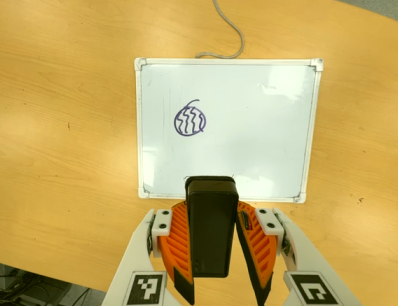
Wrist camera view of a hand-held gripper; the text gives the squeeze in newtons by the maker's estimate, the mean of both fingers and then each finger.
{"total": 6.2, "left": 5.0, "right": 7.5}